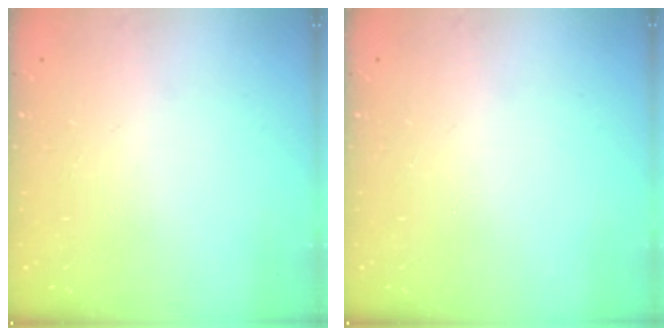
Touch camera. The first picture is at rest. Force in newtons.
{"total": 0.0}